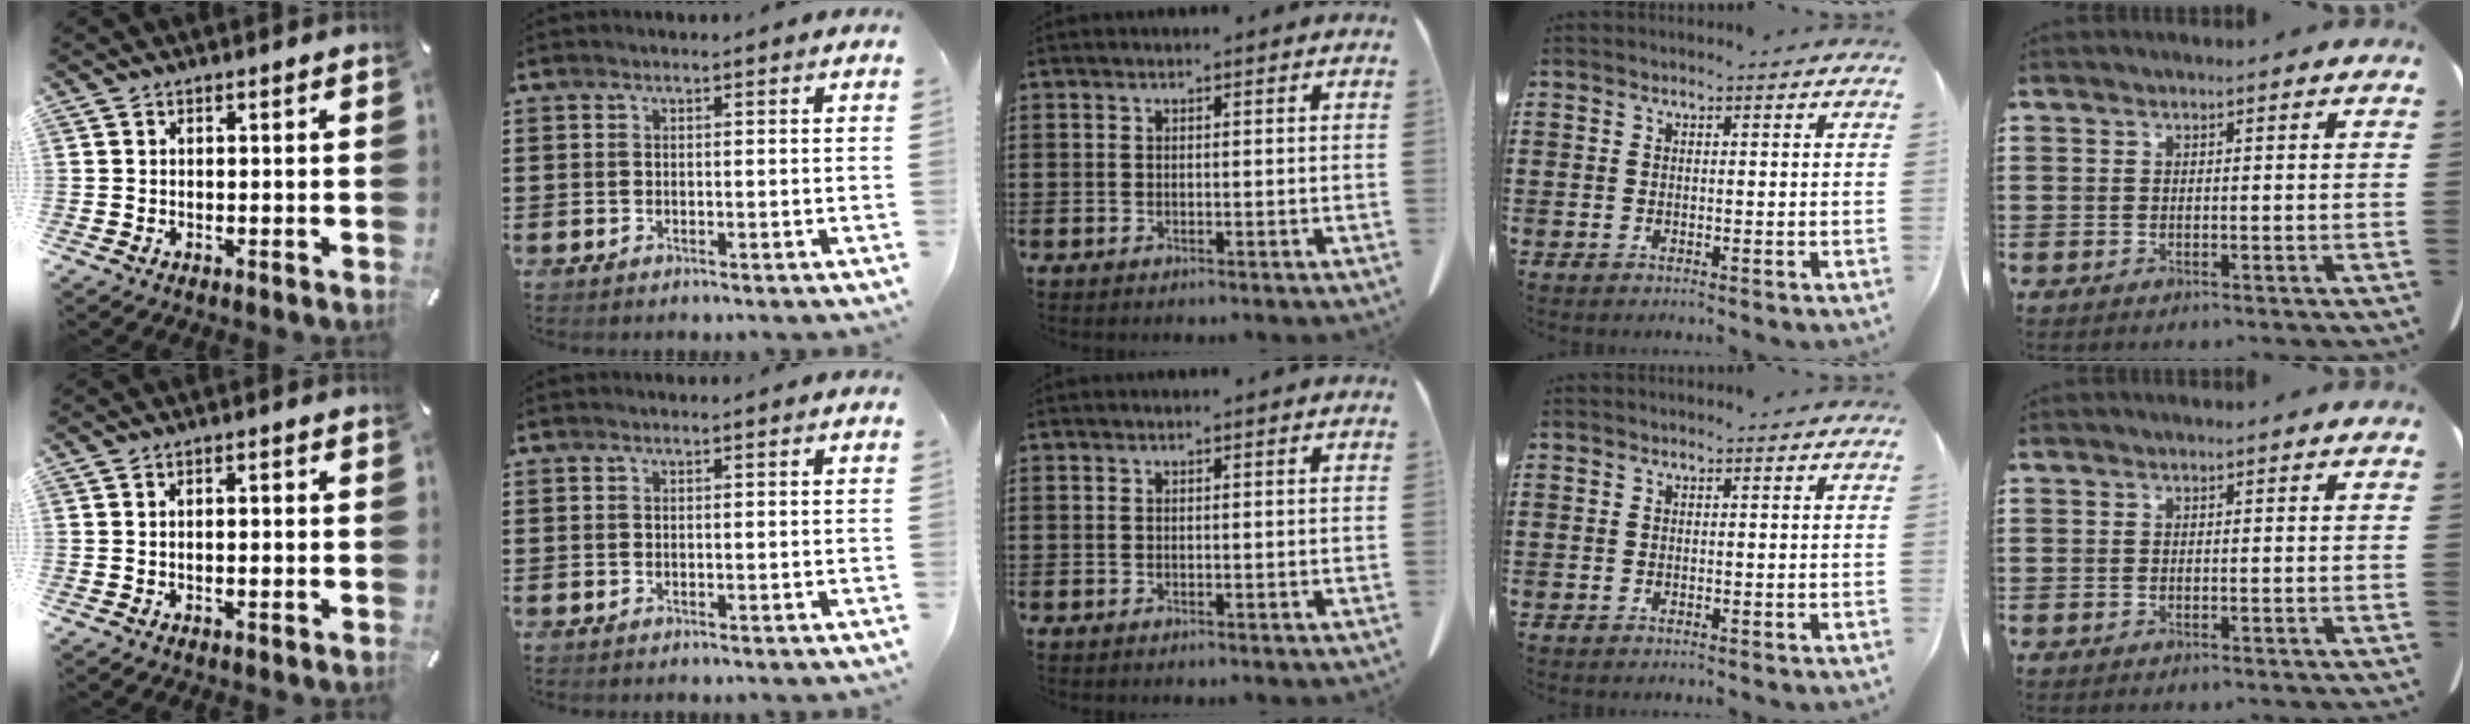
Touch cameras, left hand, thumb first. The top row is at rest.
{"thumb": {"total": 1.4, "force": [-0.4, 0.6, 1.2], "torque": [-0.024, 0.002, -0.008]}}